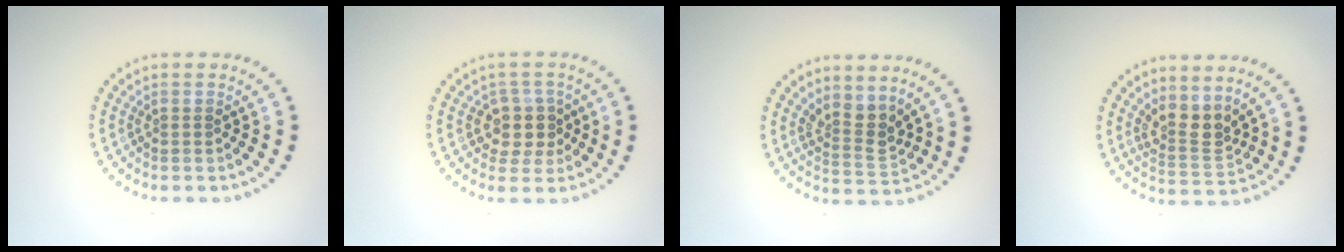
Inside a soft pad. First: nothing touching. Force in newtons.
{"total": 3.0, "press": 2.6, "slide": 1.5}
{"total": 2.7, "press": 2.0, "slide": 1.8}
{"total": 3.0, "press": 2.3, "slide": 1.8}